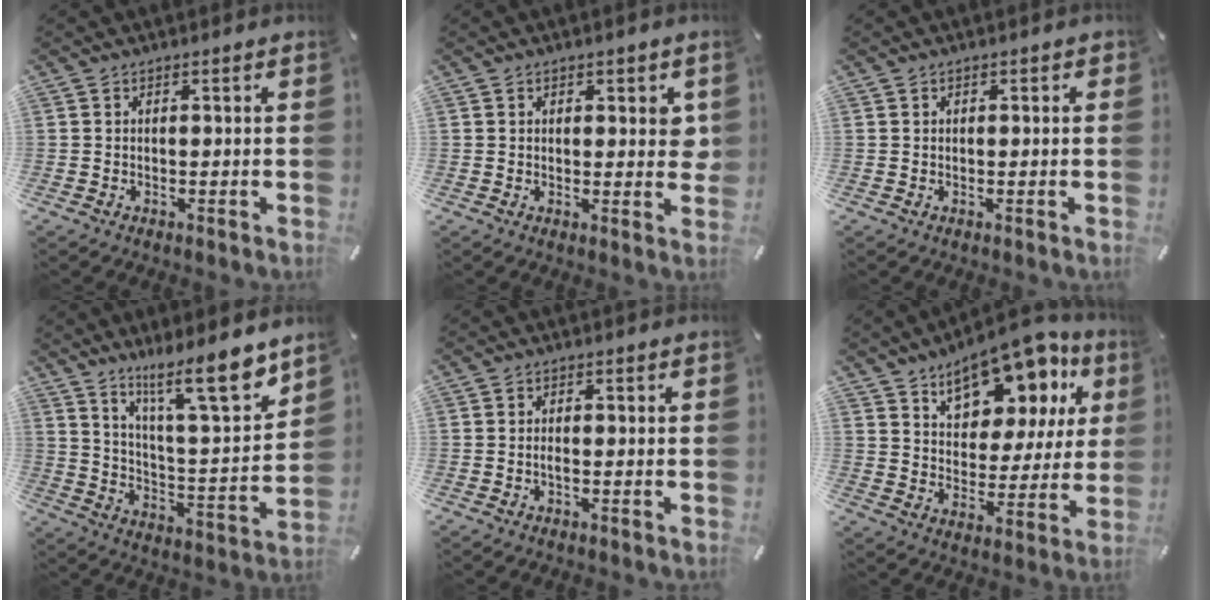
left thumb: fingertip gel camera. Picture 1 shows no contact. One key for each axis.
{"total": 3.5, "fx": 1.0, "fy": 2.0, "fz": 2.6, "tx": -0.021, "ty": -0.006, "tz": 0.010}
{"total": 0.6, "fx": 0.1, "fy": 0.5, "fz": 0.2, "tx": -0.002, "ty": 0.004, "tz": 0.001}
{"total": 16.1, "fx": 12.3, "fy": 3.1, "fz": 9.9, "tx": -0.160, "ty": -0.084, "tz": 0.199}
{"total": 1.3, "fx": -0.5, "fy": 0.5, "fz": 1.1, "tx": -0.021, "ty": 0.000, "tz": -0.010}
{"total": 16.3, "fx": 11.6, "fy": 8.6, "fz": 7.5, "tx": -0.111, "ty": -0.086, "tz": 0.202}